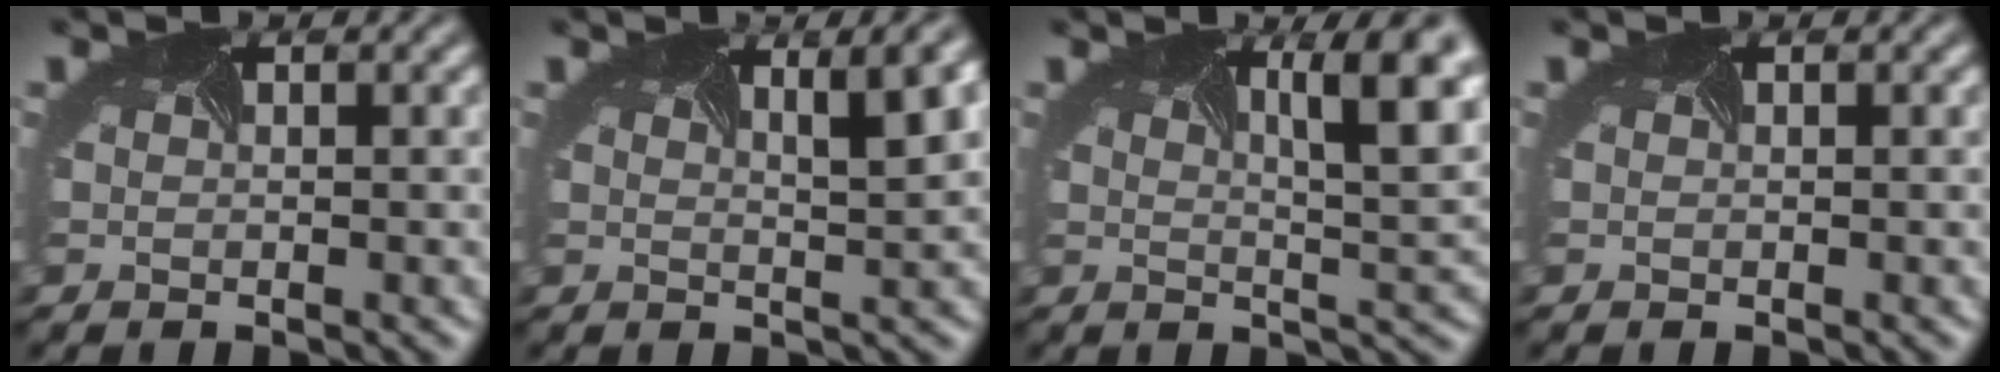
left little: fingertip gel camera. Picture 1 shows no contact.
{"total": 4.9, "force": [1.7, 1.6, 4.2], "torque": [-0.026, 0.016, 0.020]}
{"total": 8.8, "force": [3.2, 2.6, 7.7], "torque": [-0.081, 0.018, 0.038]}
{"total": 0.0}